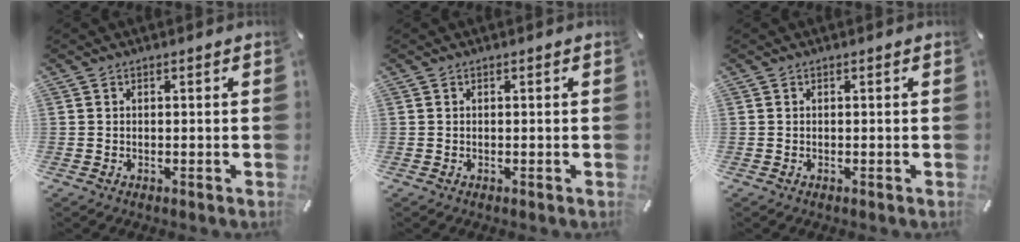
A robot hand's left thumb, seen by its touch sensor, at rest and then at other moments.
{"total": 0.0}
{"total": 0.0}